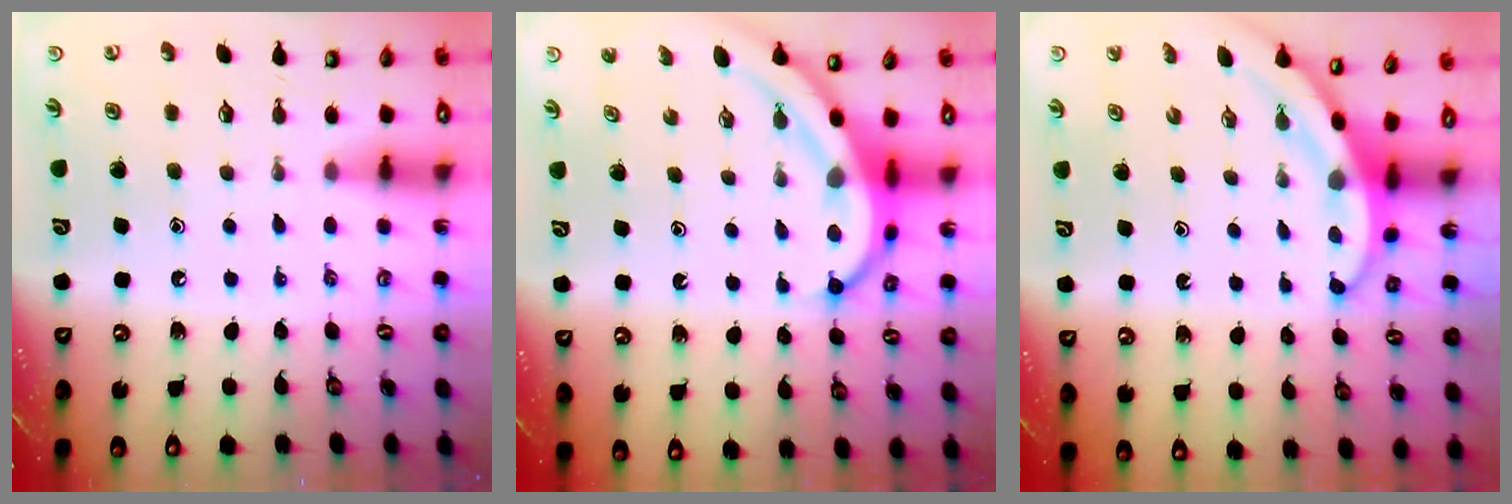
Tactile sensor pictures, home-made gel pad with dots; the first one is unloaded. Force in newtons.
{"total": 7.6, "press": 7.6, "slide": 0.8}
{"total": 3.0, "press": 3.0, "slide": 0.2}